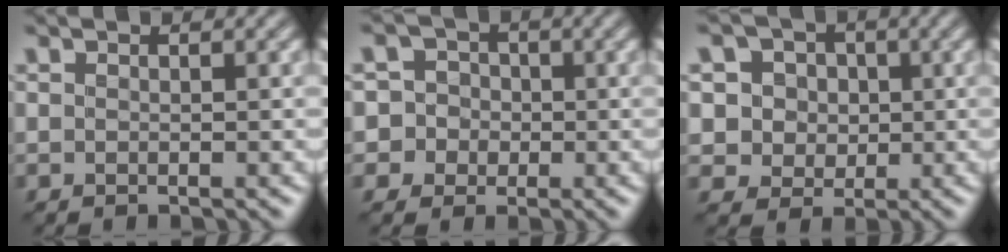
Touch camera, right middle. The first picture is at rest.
{"total": 5.4, "force": [-0.5, 5.3, 0.9], "torque": [0.004, 0.023, -0.034]}
{"total": 6.2, "force": [2.1, 5.4, 2.2], "torque": [-0.035, 0.018, 0.023]}